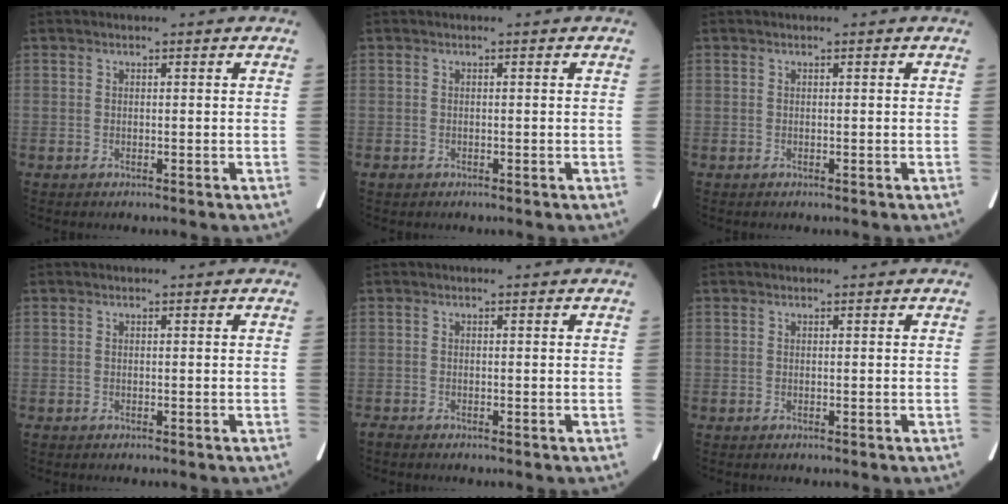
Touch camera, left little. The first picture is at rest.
{"total": 0.6, "force": [-0.4, 0.4, 0.1], "torque": [-0.007, 0.002, -0.005]}
{"total": 0.0}
{"total": 0.0}
{"total": 0.7, "force": [-0.7, 0.1, 0.2], "torque": [-0.012, -0.003, -0.015]}
{"total": 0.0}